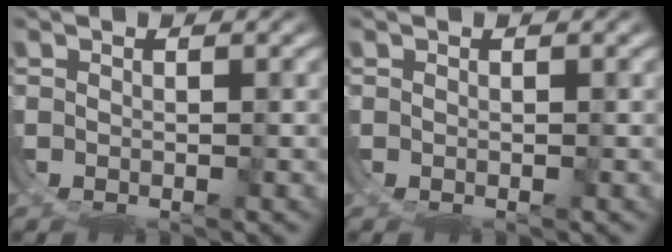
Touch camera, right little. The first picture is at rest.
{"total": 0.0}